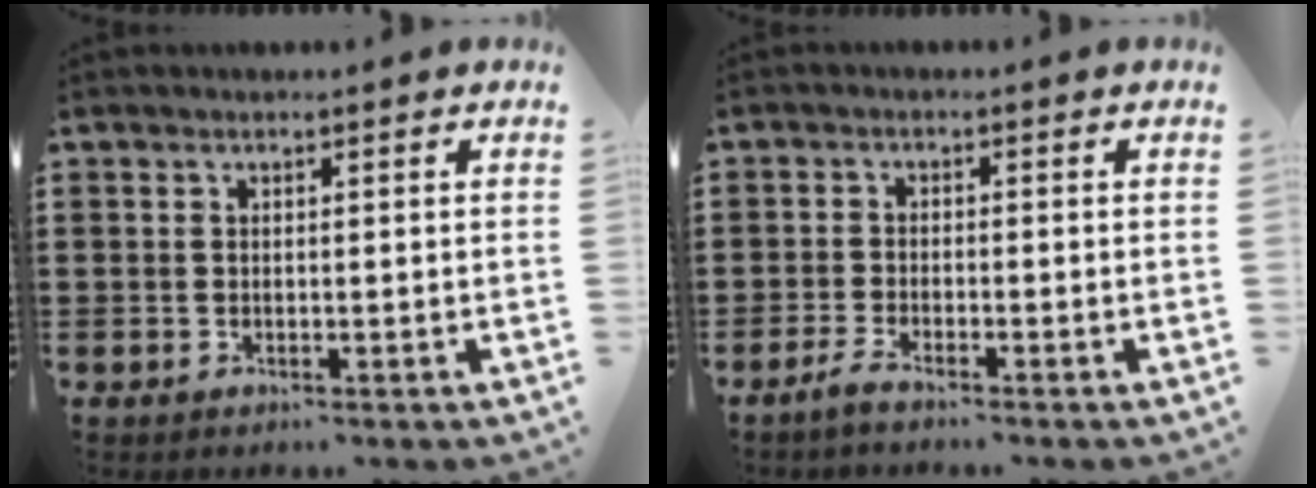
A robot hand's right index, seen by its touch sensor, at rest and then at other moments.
{"total": 1.9, "force": [-1.7, 0.0, 0.8], "torque": [-0.029, -0.005, -0.037]}